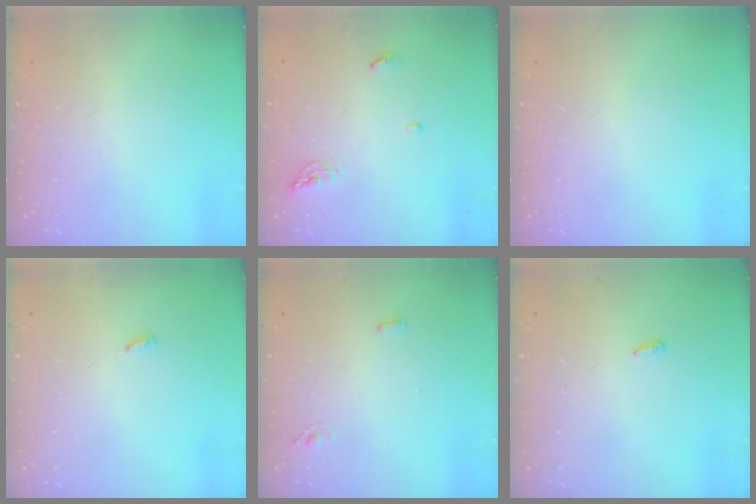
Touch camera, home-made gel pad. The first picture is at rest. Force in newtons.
{"total": 6.0, "press": 6.0, "slide": 0.4}
{"total": 0.0}
{"total": 2.5, "press": 2.5, "slide": 0.2}
{"total": 3.2, "press": 2.9, "slide": 1.5}
{"total": 3.4, "press": 3.3, "slide": 0.7}